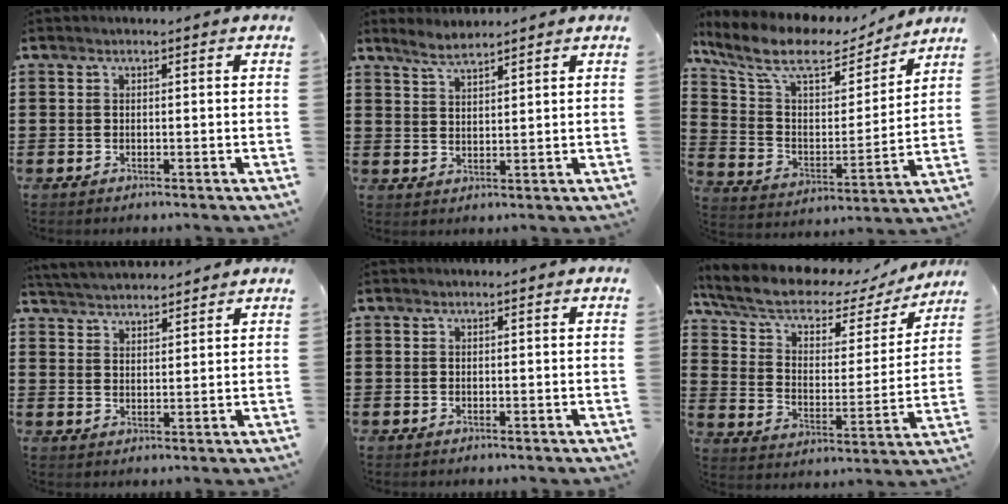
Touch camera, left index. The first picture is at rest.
{"total": 3.2, "force": [2.8, 0.4, 1.4], "torque": [-0.035, -0.001, 0.053]}
{"total": 10.7, "force": [8.3, 3.5, 5.9], "torque": [-0.151, -0.043, 0.141]}
{"total": 3.6, "force": [3.6, 0.1, 0.1], "torque": [-0.016, -0.013, 0.066]}
{"total": 0.0}
{"total": 8.7, "force": [6.5, 3.4, 4.6], "torque": [-0.116, -0.032, 0.112]}